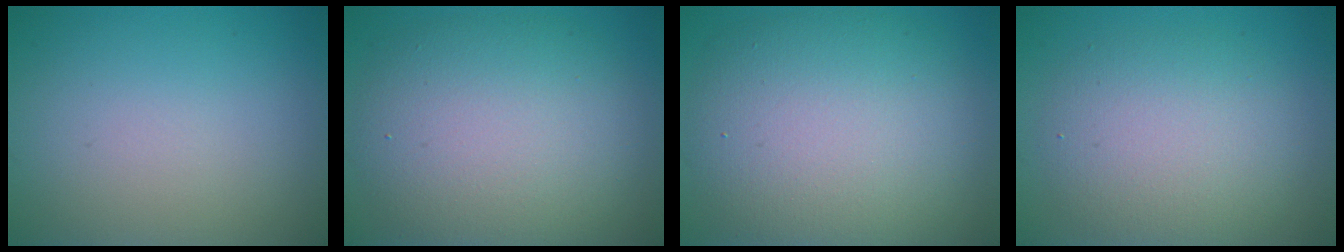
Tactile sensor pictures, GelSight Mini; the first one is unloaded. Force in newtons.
{"total": 9.3, "press": 9.3, "slide": 0.3}
{"total": 10.7, "press": 10.7, "slide": 1.1}
{"total": 5.3, "press": 5.3, "slide": 0.5}